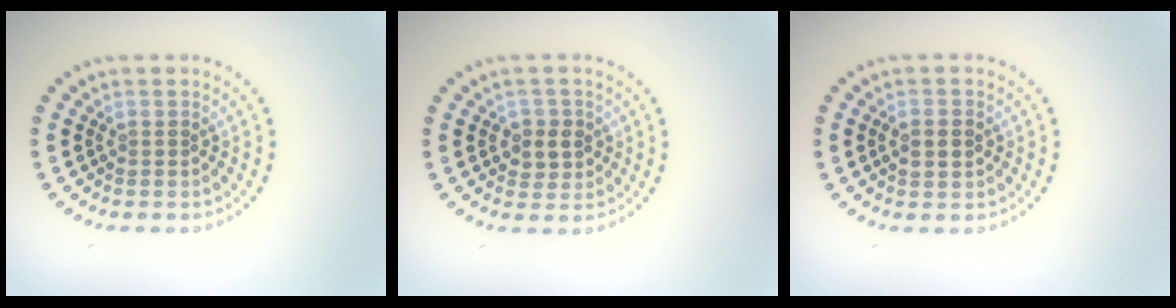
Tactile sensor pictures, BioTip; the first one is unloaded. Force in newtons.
{"total": 2.3, "press": 2.2, "slide": 0.6}
{"total": 2.4, "press": 2.4, "slide": 0.2}